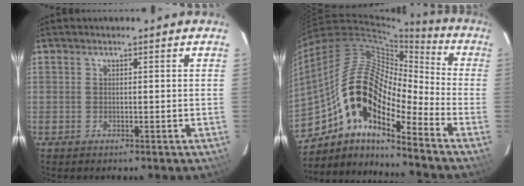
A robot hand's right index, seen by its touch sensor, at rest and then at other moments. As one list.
[{"total": 17.3, "force": [-9.5, 6.2, 13.0], "torque": [-0.216, 0.000, -0.195]}]